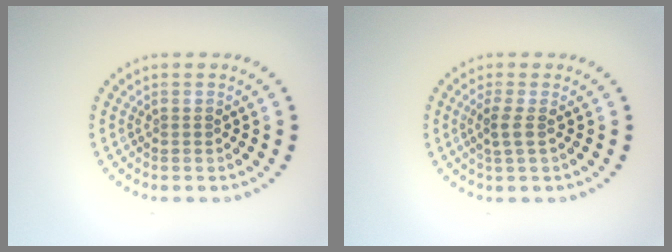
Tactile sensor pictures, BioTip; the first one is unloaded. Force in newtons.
{"total": 1.5, "press": 1.3, "slide": 0.9}